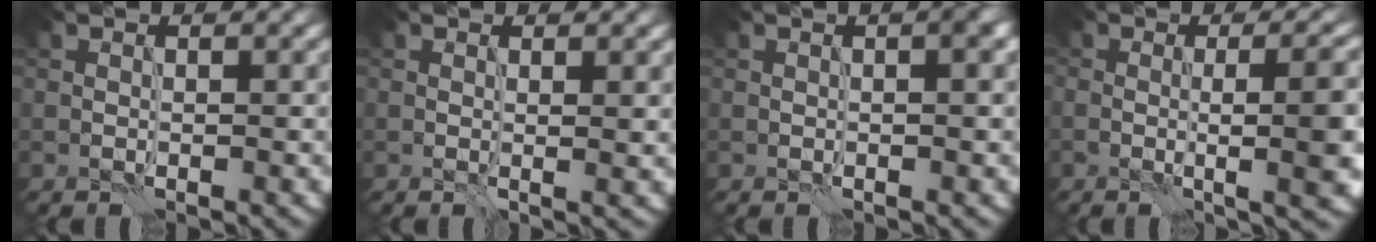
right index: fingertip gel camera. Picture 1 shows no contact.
{"total": 1.2, "force": [0.4, 0.4, 1.0], "torque": [-0.005, -0.002, 0.006]}
{"total": 2.1, "force": [0.3, 0.5, 2.0], "torque": [-0.017, 0.005, 0.002]}
{"total": 8.3, "force": [-0.5, 2.9, 7.8], "torque": [-0.070, 0.005, -0.005]}